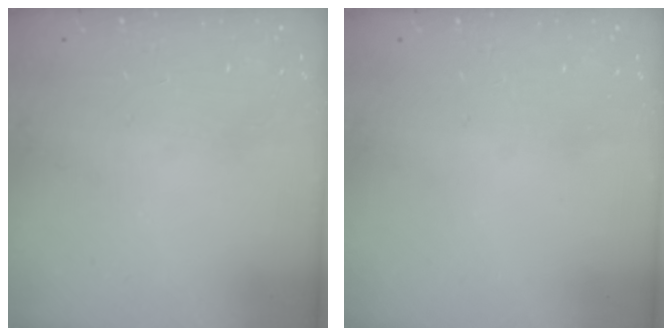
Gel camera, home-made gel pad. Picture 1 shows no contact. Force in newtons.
{"total": 12.1, "press": 3.1, "slide": 11.7}